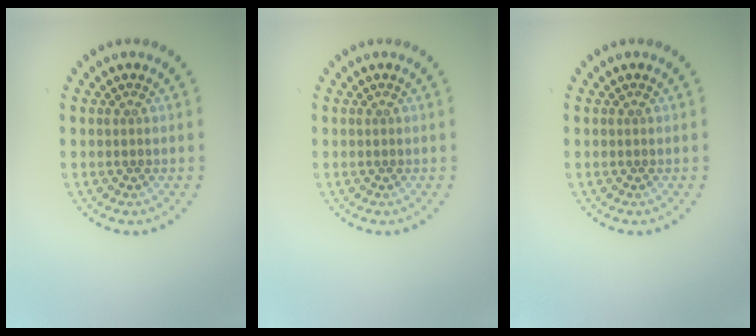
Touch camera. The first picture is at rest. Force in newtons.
{"total": 0.0}
{"total": 0.0}